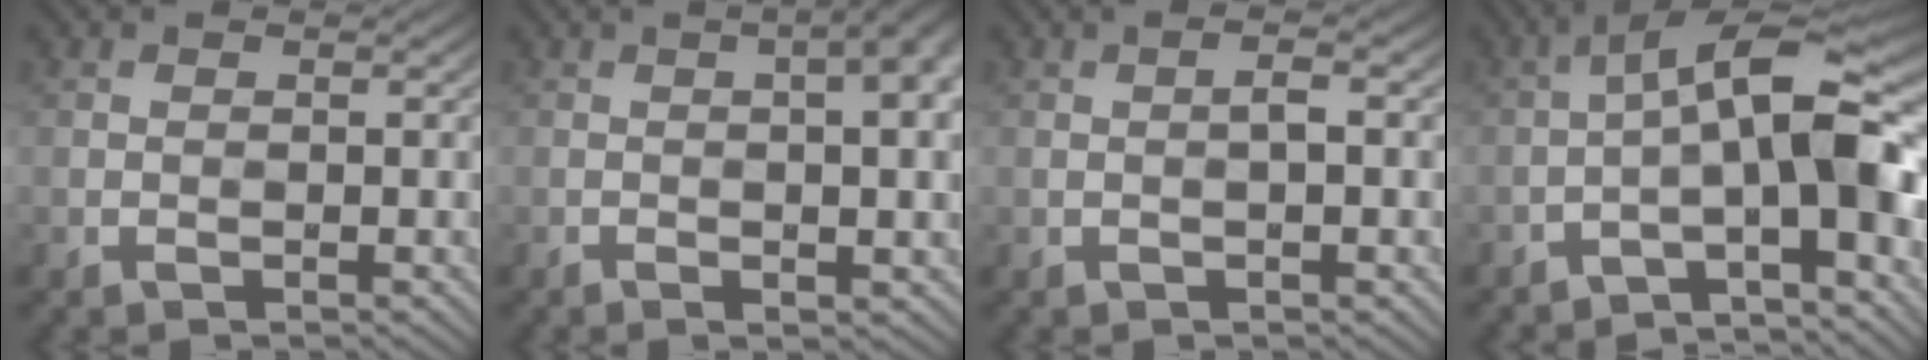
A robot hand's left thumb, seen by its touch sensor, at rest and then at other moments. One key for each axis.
{"total": 7.9, "fx": 0.9, "fy": 2.2, "fz": 7.6, "tx": -0.085, "ty": 0.010, "tz": 0.022}
{"total": 1.7, "fx": 0.5, "fy": 0.0, "fz": 1.7, "tx": -0.024, "ty": 0.010, "tz": -0.002}
{"total": 13.2, "fx": -2.8, "fy": 3.3, "fz": 12.5, "tx": -0.183, "ty": 0.015, "tz": -0.041}